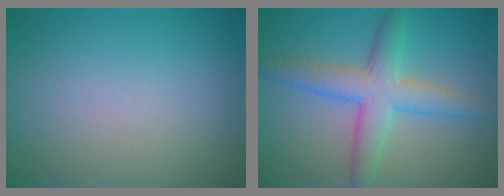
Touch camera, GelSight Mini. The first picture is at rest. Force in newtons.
{"total": 4.5, "press": 4.5, "slide": 0.2}